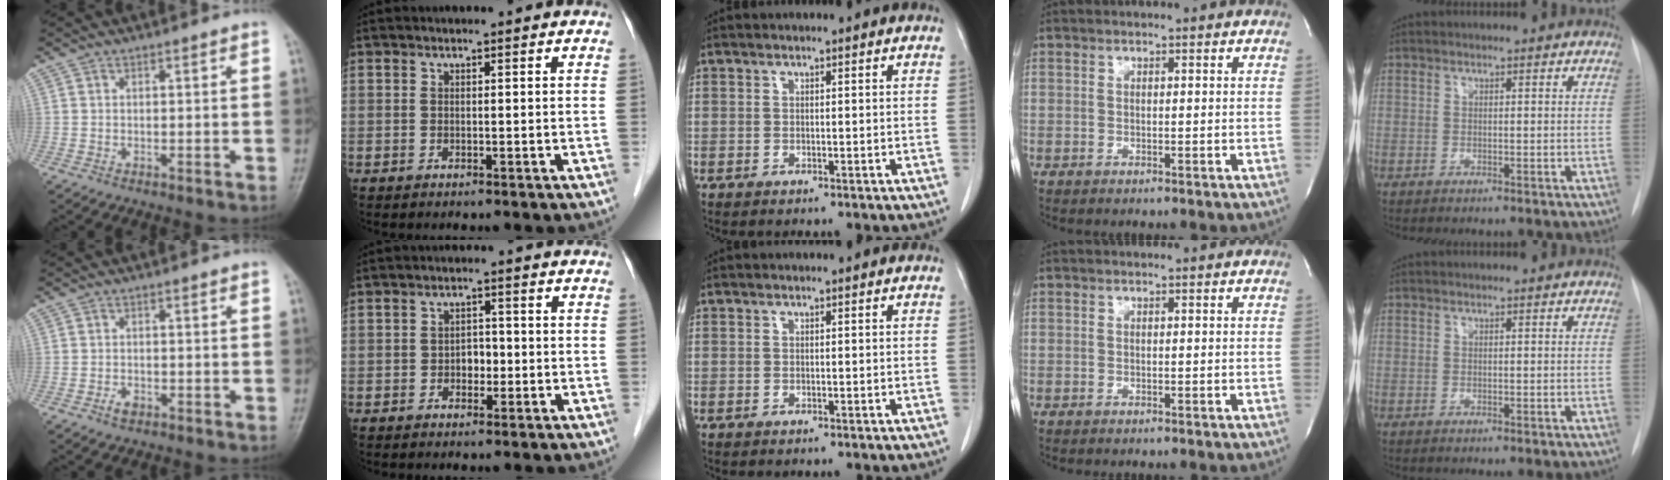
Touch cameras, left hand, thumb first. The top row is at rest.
{"thumb": {"total": 1.8, "force": [-1.0, 1.1, 1.0], "torque": [-0.019, 0.004, -0.019]}, "index": {"total": 2.4, "force": [-0.7, 1.7, 1.6], "torque": [-0.020, 0.007, -0.011]}}